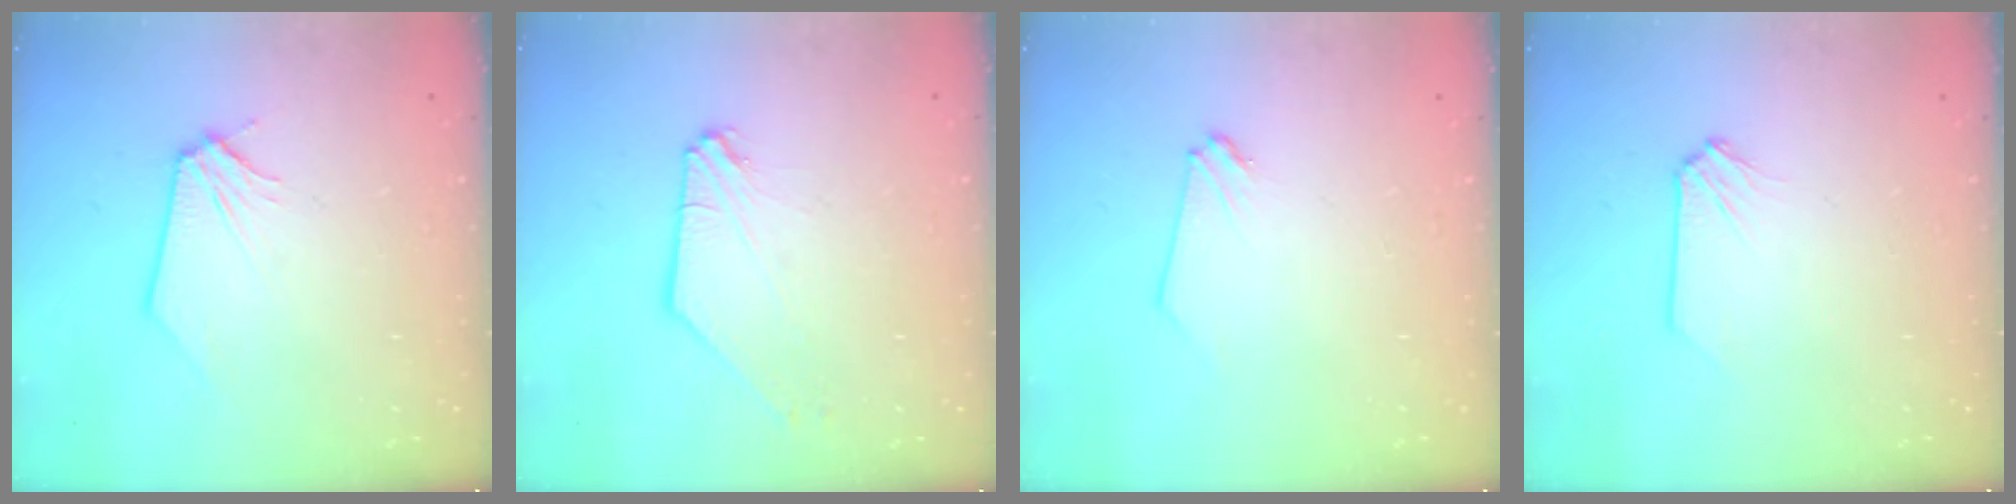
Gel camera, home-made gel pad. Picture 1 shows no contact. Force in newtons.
{"total": 2.5, "press": 2.5, "slide": 0.4}
{"total": 0.0}
{"total": 0.0}